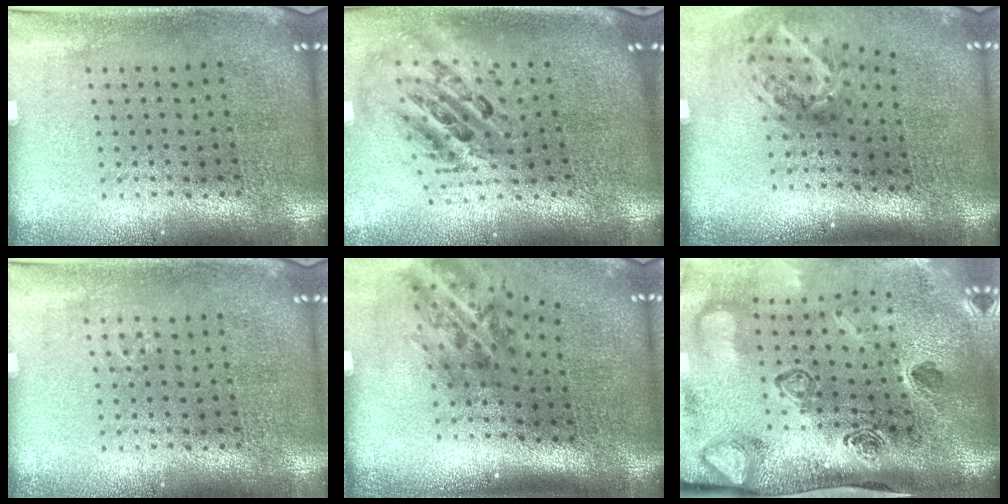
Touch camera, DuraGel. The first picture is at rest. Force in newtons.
{"total": 2.4, "press": 1.7, "slide": 1.7}
{"total": 1.9, "press": 1.2, "slide": 1.5}
{"total": 0.5, "press": 0.5, "slide": 0.2}
{"total": 1.9, "press": 1.1, "slide": 1.5}
{"total": 4.8, "press": 3.2, "slide": 3.6}